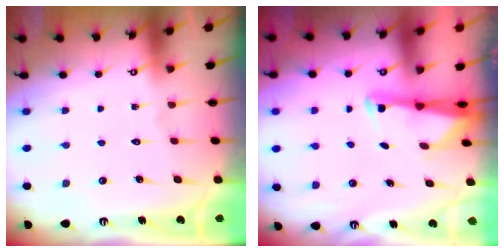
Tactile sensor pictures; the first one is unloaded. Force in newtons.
{"total": 2.7, "press": 2.7, "slide": 0.5}